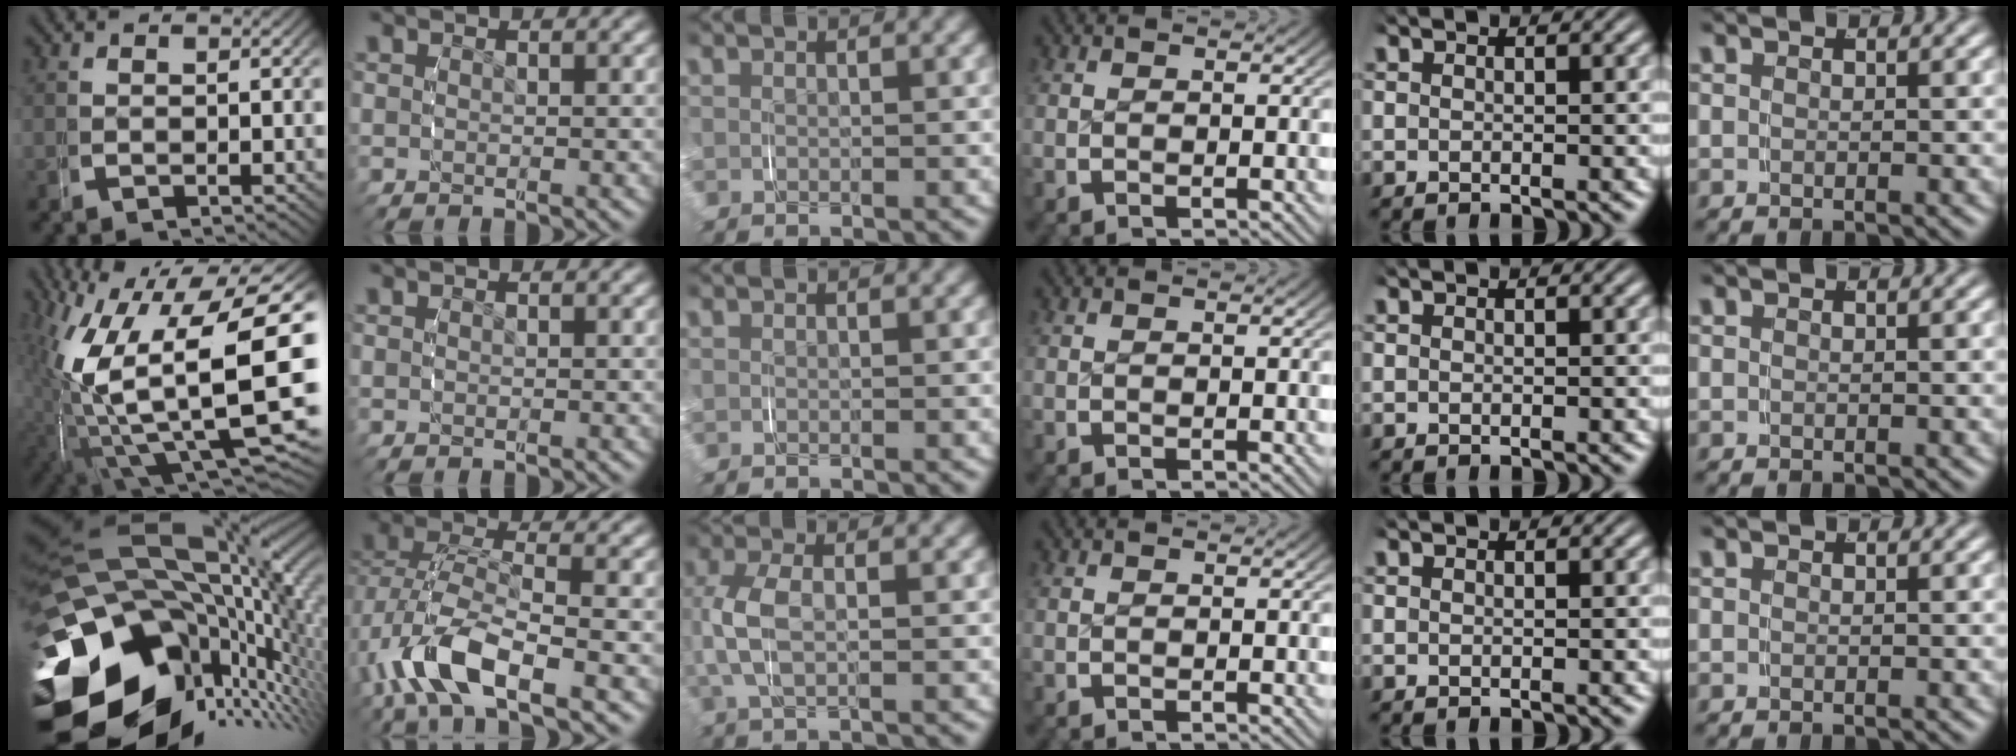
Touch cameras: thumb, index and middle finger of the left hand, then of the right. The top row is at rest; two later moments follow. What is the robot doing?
{"motion": "grasp_and_lifting", "object": "shoes"}